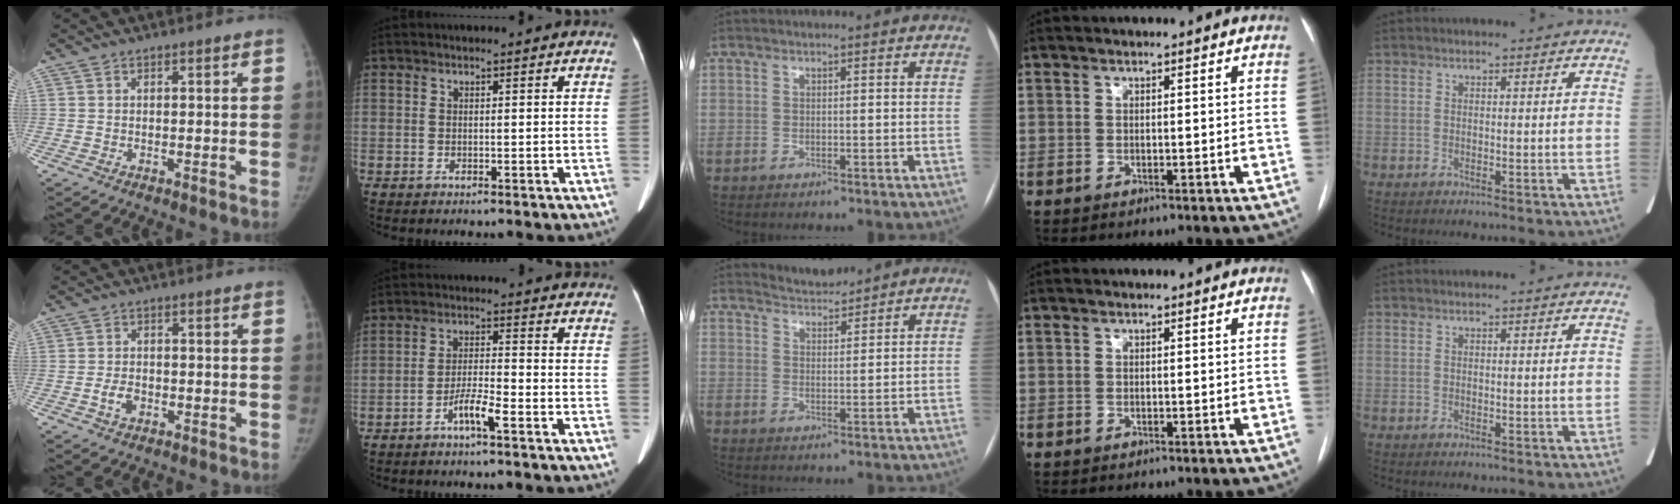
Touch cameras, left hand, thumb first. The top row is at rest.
{"thumb": {"total": 3.0, "force": [-1.1, 2.0, 1.9], "torque": [-0.033, 0.008, -0.018]}, "index": {"total": 4.4, "force": [-2.8, 0.1, 3.4], "torque": [-0.070, 0.002, -0.055]}, "middle": {"total": 3.3, "force": [3.3, 0.0, -0.3], "torque": [-0.002, 0.004, 0.063]}}